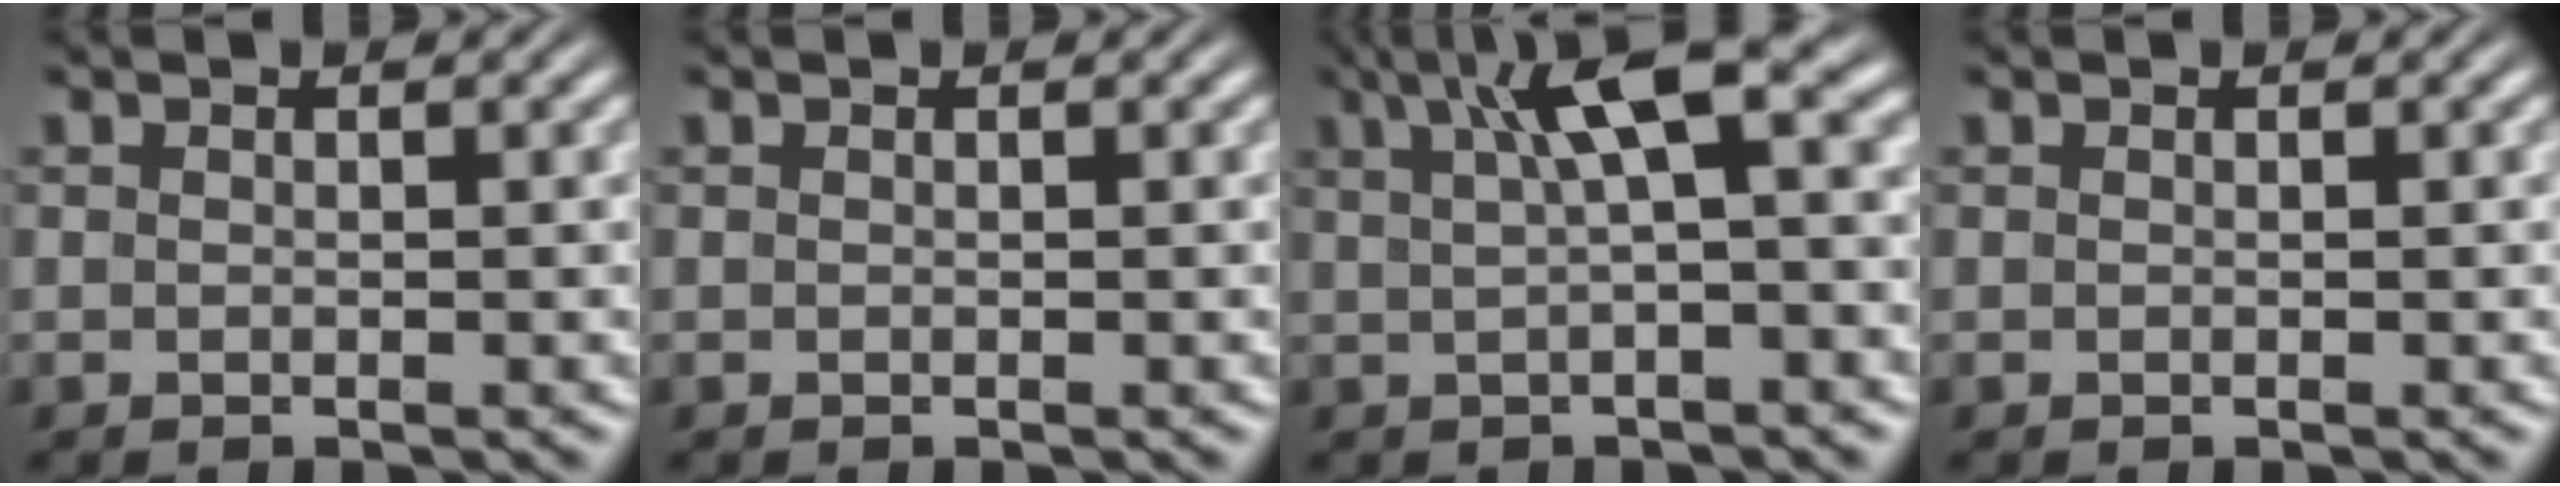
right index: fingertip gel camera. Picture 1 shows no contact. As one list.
[{"total": 0.0}, {"total": 7.2, "force": [2.7, 2.7, 6.1], "torque": [-0.072, 0.041, 0.032]}, {"total": 0.0}]